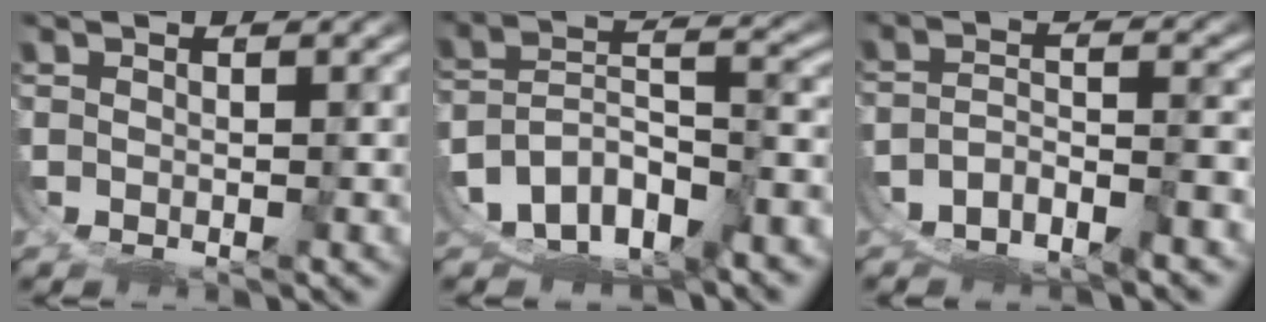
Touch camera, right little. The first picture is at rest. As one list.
[{"total": 13.4, "force": [-6.4, 10.9, 4.5], "torque": [-0.133, -0.050, -0.102]}, {"total": 9.1, "force": [-5.9, 6.6, 2.3], "torque": [-0.059, -0.029, -0.098]}]